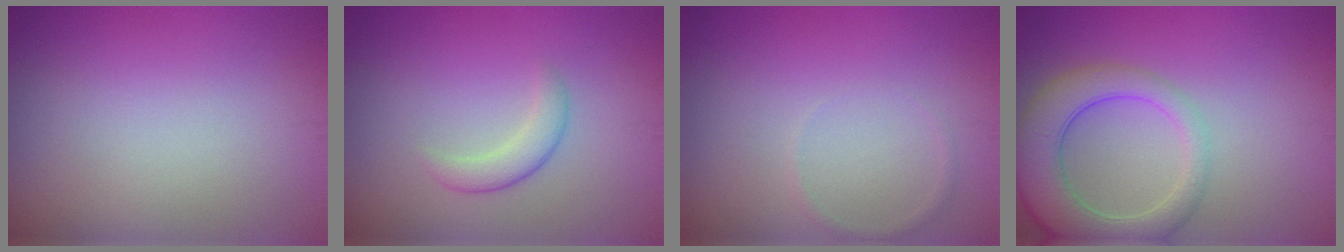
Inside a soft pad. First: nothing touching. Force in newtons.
{"total": 2.1, "press": 2.1, "slide": 0.1}
{"total": 0.7, "press": 0.7, "slide": 0.0}
{"total": 6.4, "press": 6.3, "slide": 0.7}